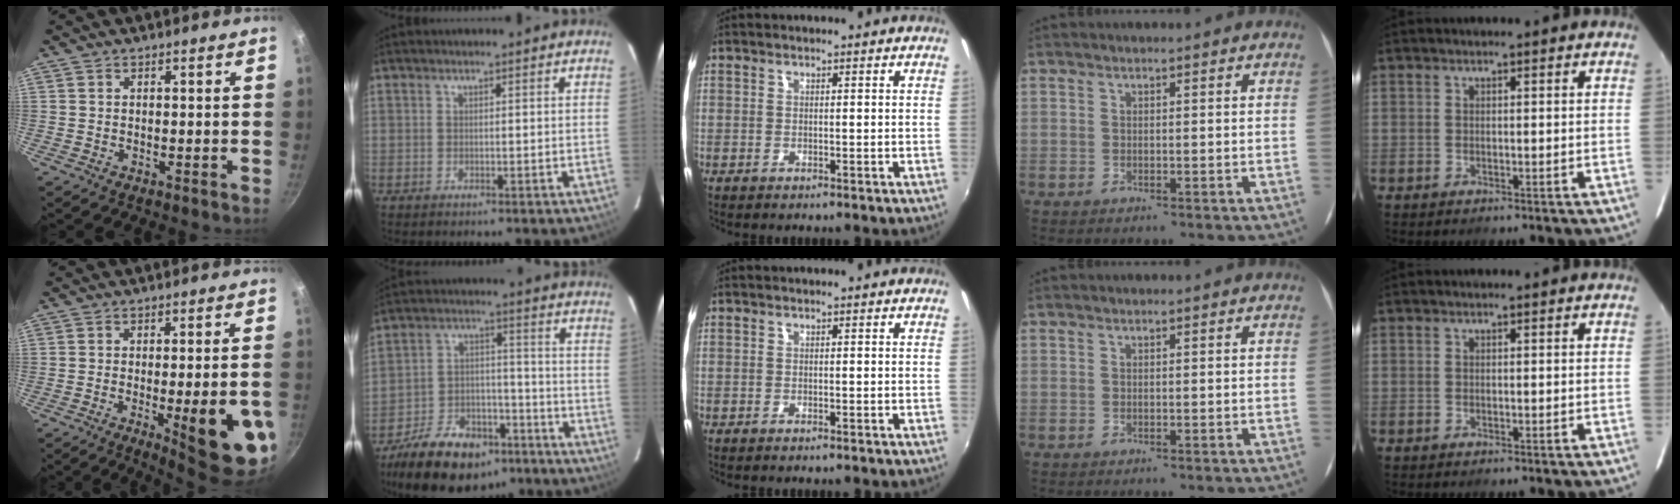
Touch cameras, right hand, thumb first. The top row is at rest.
{"thumb": {"total": 16.9, "force": [-5.1, 4.2, 15.5], "torque": [-0.168, 0.009, -0.058]}, "index": {"total": 18.0, "force": [-12.9, 9.8, 8.1], "torque": [-0.173, 0.024, -0.192]}}